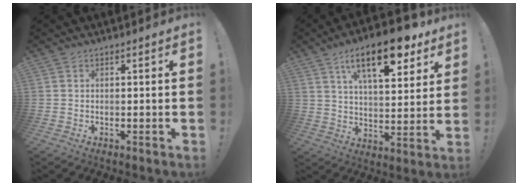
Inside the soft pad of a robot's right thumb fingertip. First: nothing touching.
{"total": 17.3, "force": [9.6, 6.6, 12.8], "torque": [-0.196, -0.041, 0.157]}